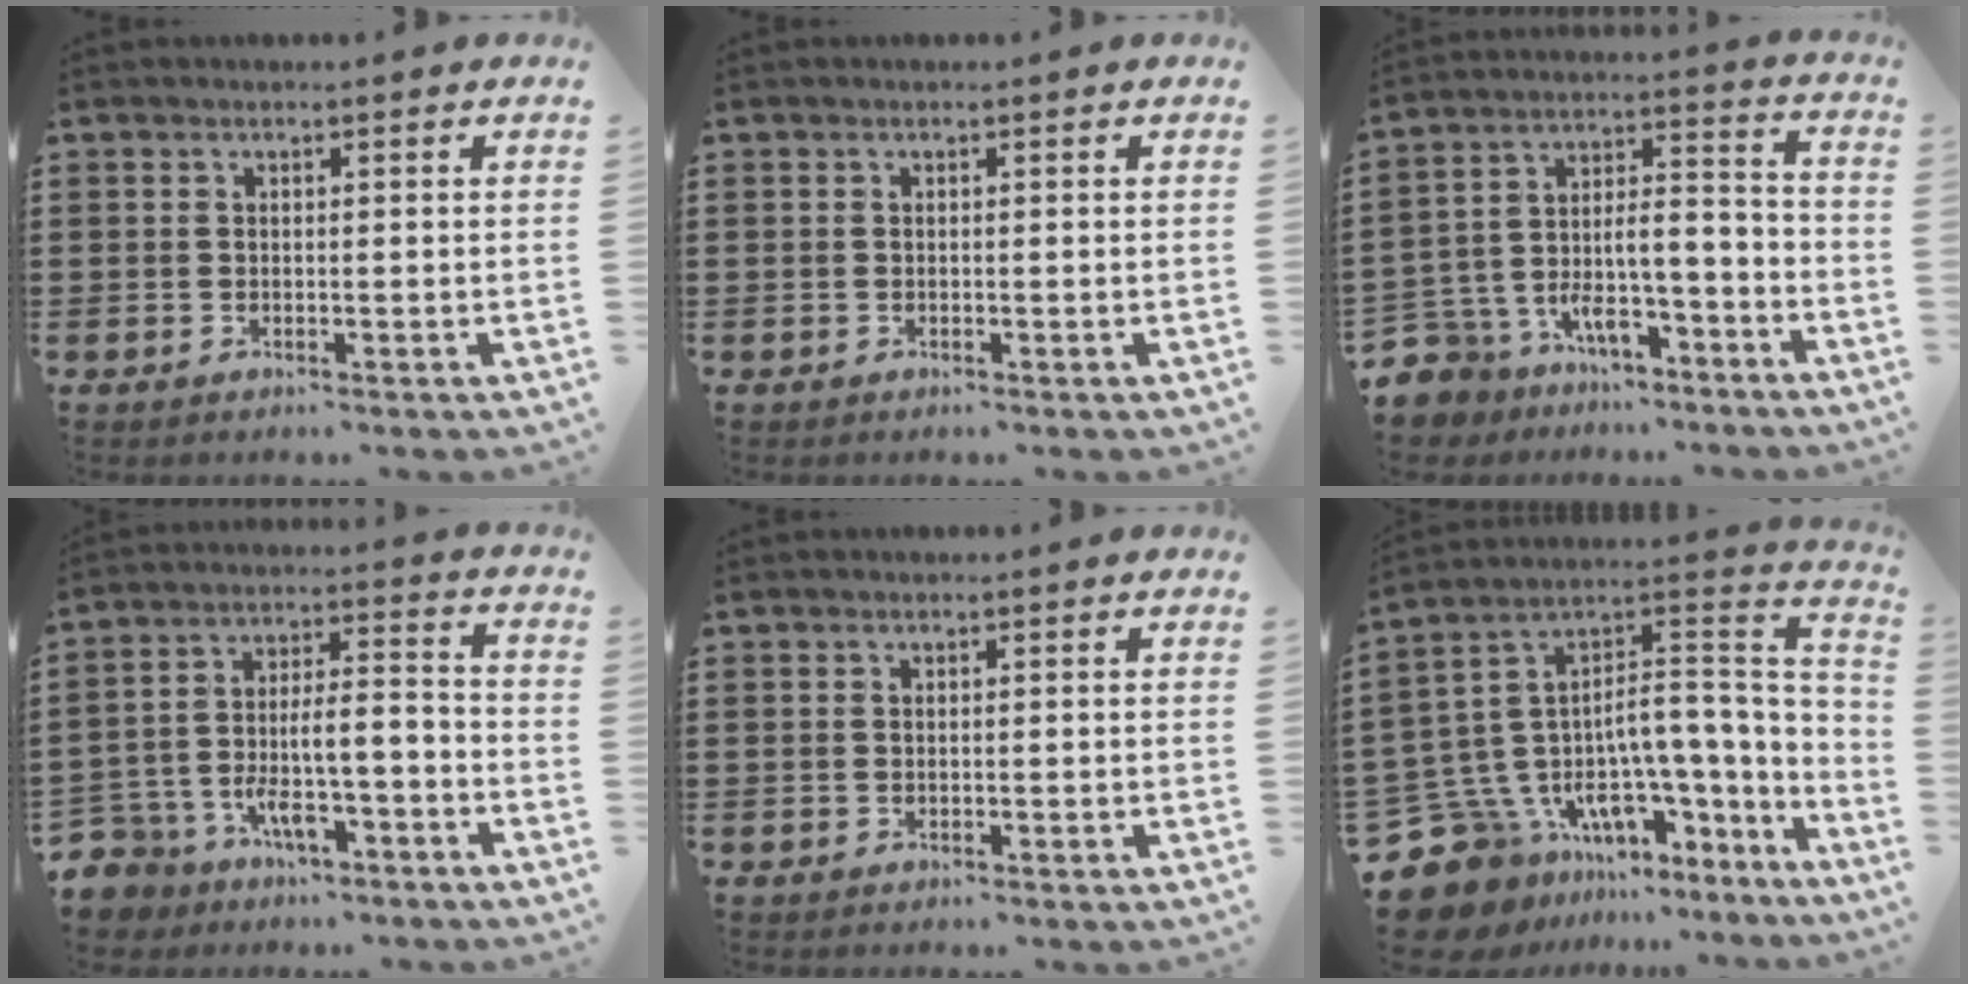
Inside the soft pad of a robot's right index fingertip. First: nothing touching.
{"total": 0.0}
{"total": 7.8, "force": [-6.3, 3.1, 3.3], "torque": [-0.076, 0.000, -0.125]}
{"total": 8.3, "force": [-5.9, 3.3, 4.9], "torque": [-0.106, 0.002, -0.118]}
{"total": 0.0}
{"total": 10.1, "force": [-5.7, 6.2, 5.5], "torque": [-0.134, -0.023, -0.104]}